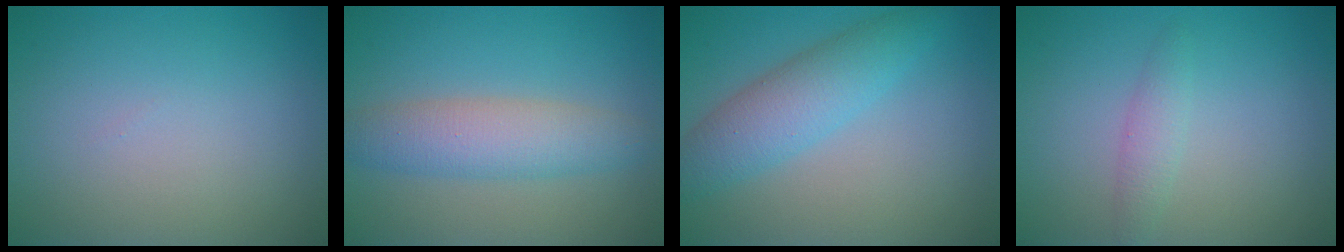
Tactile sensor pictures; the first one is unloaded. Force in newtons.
{"total": 4.3, "press": 4.3, "slide": 0.0}
{"total": 4.5, "press": 4.5, "slide": 0.1}
{"total": 1.5, "press": 1.5, "slide": 0.1}